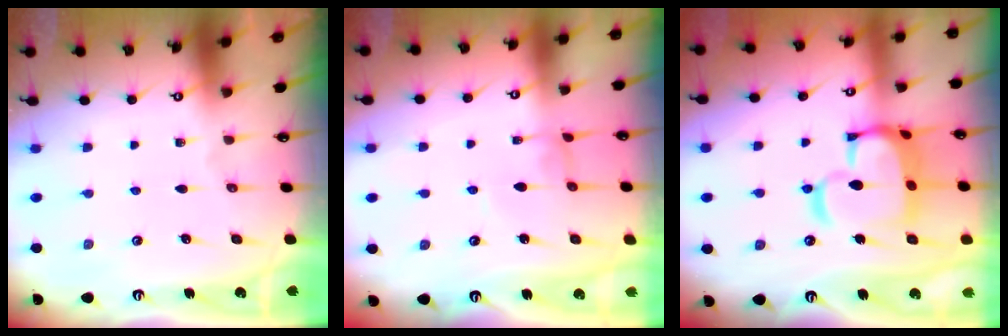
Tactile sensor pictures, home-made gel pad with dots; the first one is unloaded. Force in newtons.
{"total": 0.7, "press": 0.7, "slide": 0.1}
{"total": 12.5, "press": 12.4, "slide": 1.3}